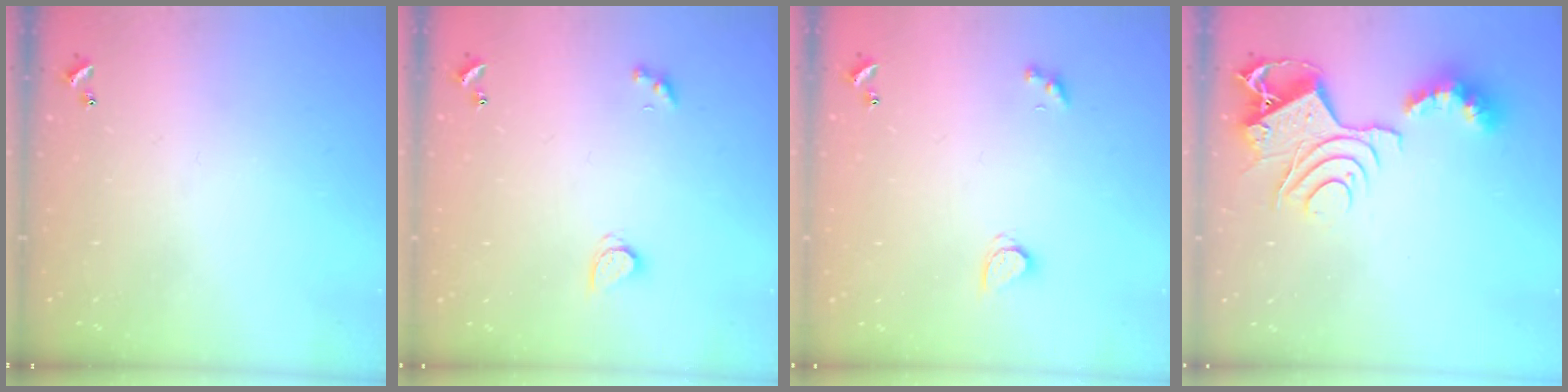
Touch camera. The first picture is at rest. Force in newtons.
{"total": 2.3, "press": 2.3, "slide": 0.3}
{"total": 2.3, "press": 2.3, "slide": 0.3}
{"total": 13.0, "press": 12.9, "slide": 1.4}